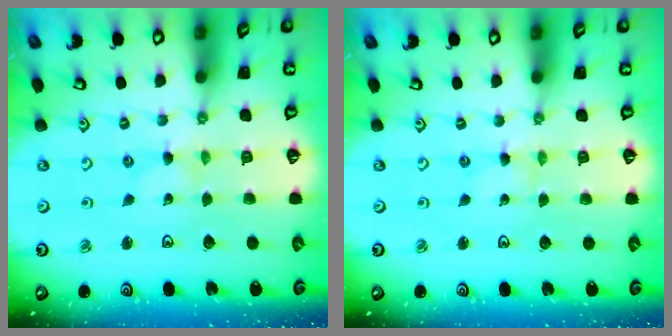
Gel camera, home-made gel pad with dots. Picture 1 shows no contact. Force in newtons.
{"total": 0.6, "press": 0.6, "slide": 0.1}